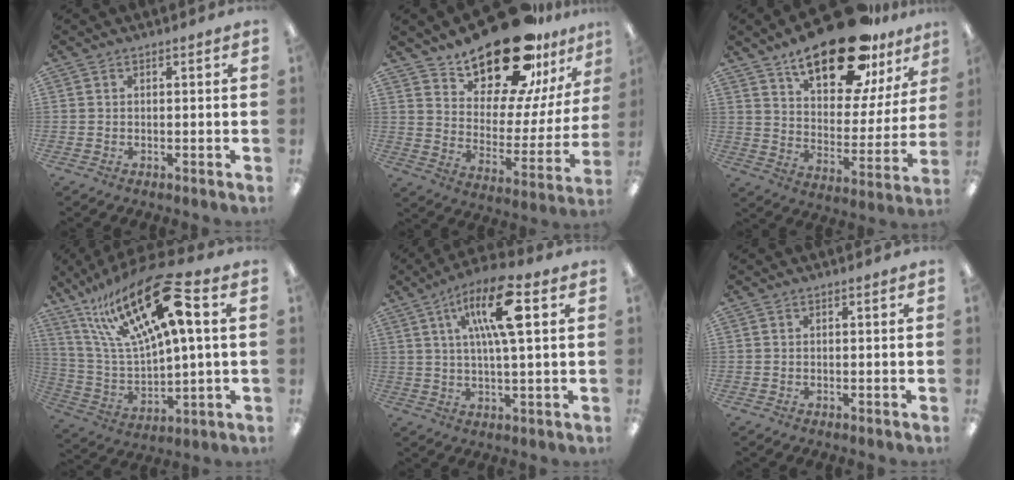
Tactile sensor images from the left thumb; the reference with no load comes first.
{"total": 22.5, "force": [18.8, 8.1, 9.5], "torque": [-0.148, -0.135, 0.326]}
{"total": 23.2, "force": [16.5, 9.0, 13.6], "torque": [-0.208, -0.099, 0.280]}
{"total": 25.3, "force": [12.8, 8.4, 20.1], "torque": [-0.397, -0.059, 0.206]}
{"total": 14.1, "force": [5.1, 4.2, 12.5], "torque": [-0.214, 0.002, 0.084]}
{"total": 0.0}